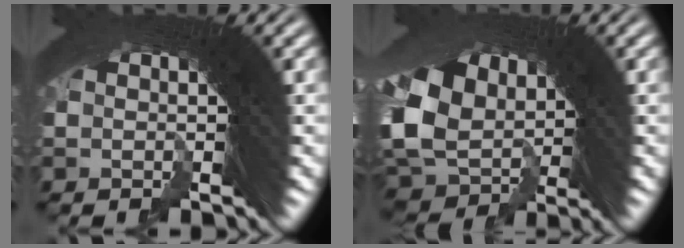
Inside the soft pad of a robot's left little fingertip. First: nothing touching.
{"total": 9.2, "force": [-0.7, 7.4, 5.4], "torque": [-0.146, -0.039, 0.002]}